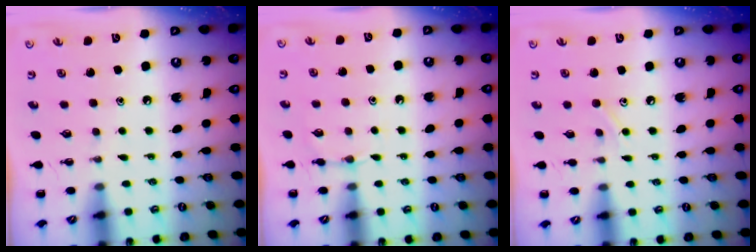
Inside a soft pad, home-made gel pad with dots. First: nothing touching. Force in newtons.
{"total": 3.6, "press": 3.4, "slide": 1.4}
{"total": 5.0, "press": 4.8, "slide": 1.4}